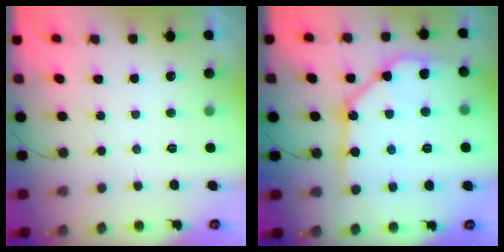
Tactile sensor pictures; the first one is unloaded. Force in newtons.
{"total": 14.9, "press": 14.8, "slide": 1.1}